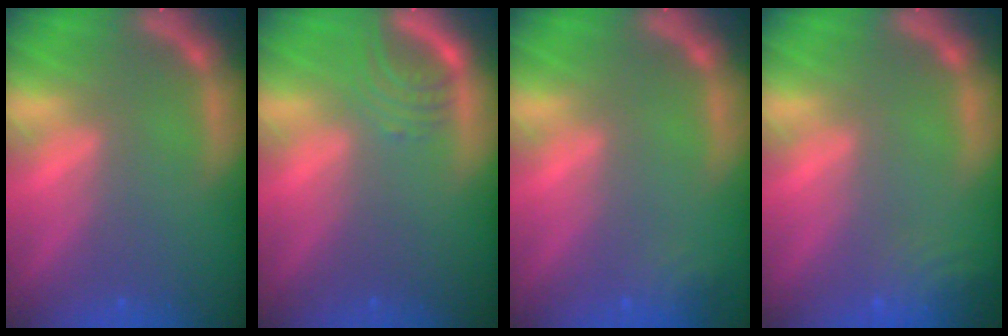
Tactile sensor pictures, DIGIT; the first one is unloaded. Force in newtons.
{"total": 3.0}
{"total": 1.9}
{"total": 4.6}